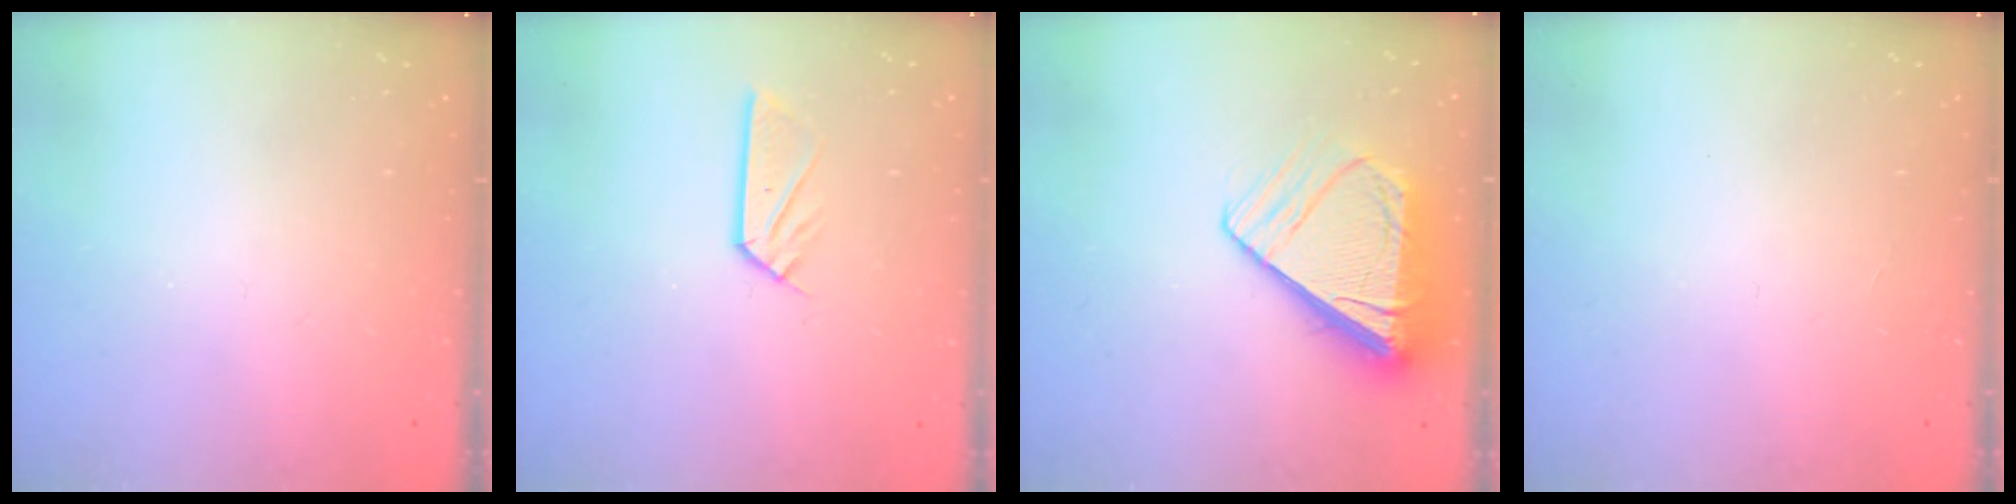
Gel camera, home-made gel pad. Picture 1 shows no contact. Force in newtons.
{"total": 5.3, "press": 5.3, "slide": 0.2}
{"total": 9.2, "press": 9.2, "slide": 1.3}
{"total": 0.0}